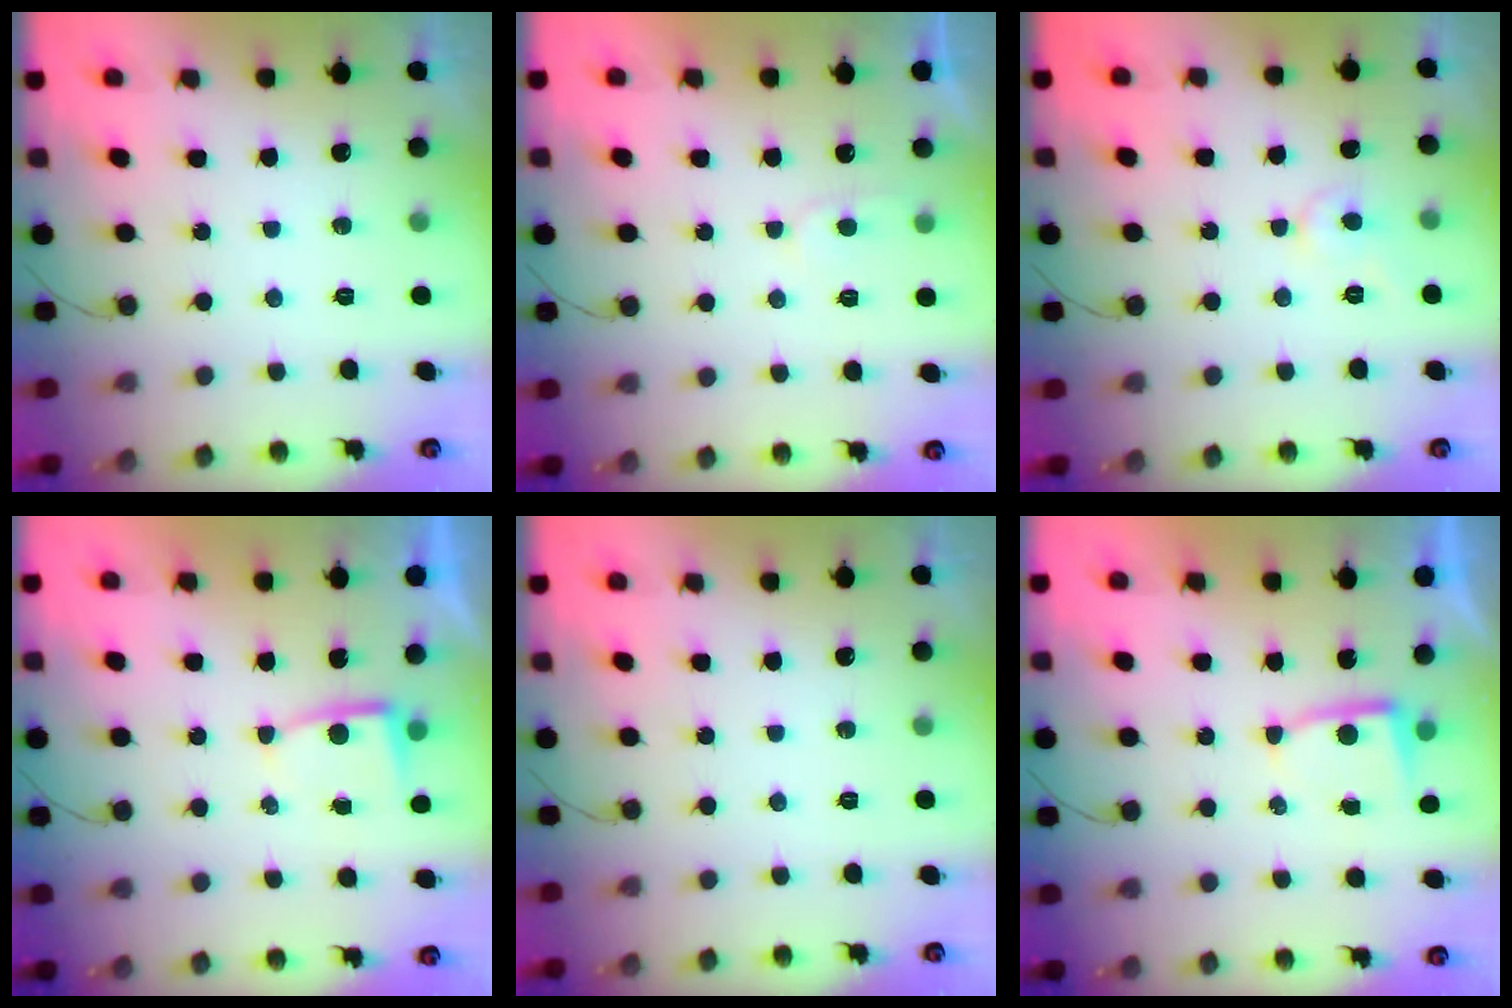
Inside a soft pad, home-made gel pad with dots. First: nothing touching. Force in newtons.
{"total": 5.0, "press": 5.0, "slide": 0.6}
{"total": 4.3, "press": 4.2, "slide": 0.4}
{"total": 2.2, "press": 2.2, "slide": 0.3}
{"total": 0.0}
{"total": 3.0, "press": 3.0, "slide": 0.4}